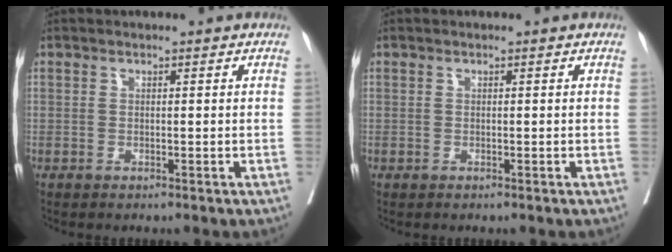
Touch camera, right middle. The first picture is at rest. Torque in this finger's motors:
{"motor_torque": [-0.22, -0.05, 0.04, 0.00]}